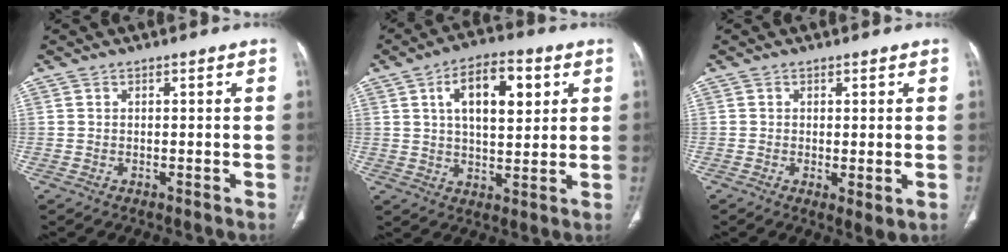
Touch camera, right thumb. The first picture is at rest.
{"total": 12.8, "force": [4.3, 6.3, 10.3], "torque": [-0.142, -0.004, 0.068]}
{"total": 2.7, "force": [-0.2, 0.9, 2.5], "torque": [-0.044, -0.012, -0.003]}